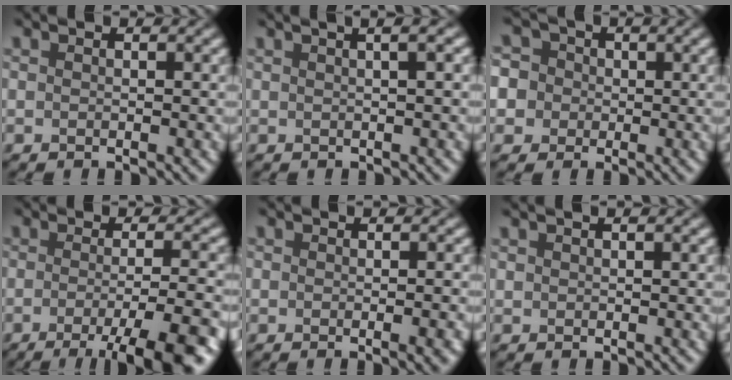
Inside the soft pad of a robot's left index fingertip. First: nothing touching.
{"total": 5.1, "force": [2.6, 2.2, 3.9], "torque": [-0.030, 0.042, 0.009]}
{"total": 7.2, "force": [1.2, 6.6, 2.7], "torque": [-0.047, 0.042, -0.015]}
{"total": 8.5, "force": [-4.3, 1.8, 7.1], "torque": [-0.088, 0.000, -0.062]}
{"total": 2.5, "force": [-0.9, 0.9, 2.2], "torque": [-0.019, -0.003, -0.004]}
{"total": 0.6, "force": [0.5, 0.0, 0.3], "torque": [-0.010, 0.007, 0.010]}